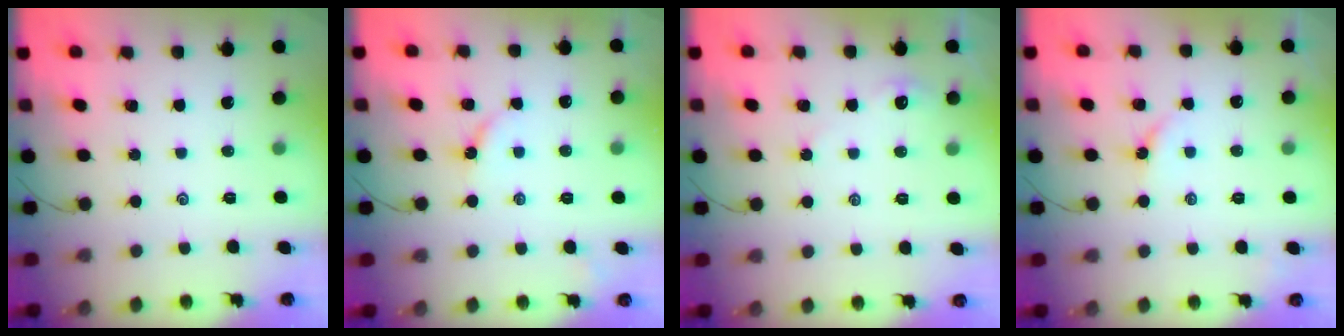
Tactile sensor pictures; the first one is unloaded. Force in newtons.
{"total": 3.5, "press": 3.4, "slide": 0.6}
{"total": 2.6, "press": 2.5, "slide": 0.5}
{"total": 3.2, "press": 3.2, "slide": 0.2}